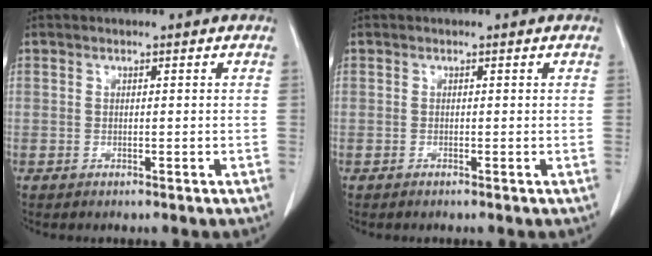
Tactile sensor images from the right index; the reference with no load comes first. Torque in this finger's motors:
{"motor_torque": [-1.05, 0.87, -0.57, -0.19]}